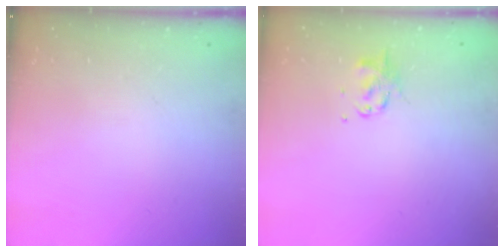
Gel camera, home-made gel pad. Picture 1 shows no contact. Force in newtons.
{"total": 2.5, "press": 2.5, "slide": 0.6}